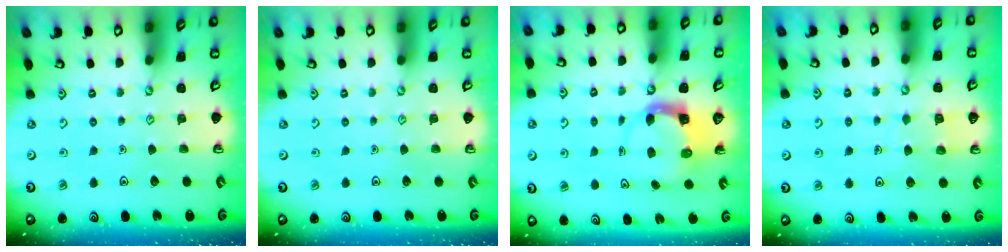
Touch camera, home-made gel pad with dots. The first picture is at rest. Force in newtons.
{"total": 0.0}
{"total": 3.6, "press": 3.6, "slide": 0.5}
{"total": 5.3, "press": 5.3, "slide": 0.5}